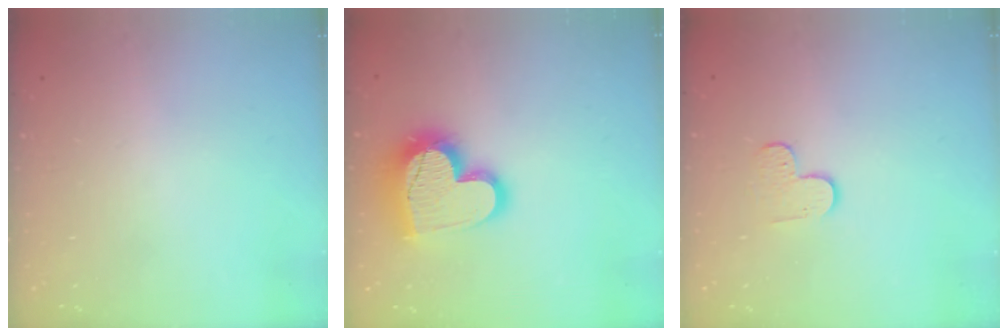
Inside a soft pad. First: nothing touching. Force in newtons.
{"total": 18.5, "press": 18.4, "slide": 1.6}
{"total": 3.7, "press": 3.7, "slide": 0.4}